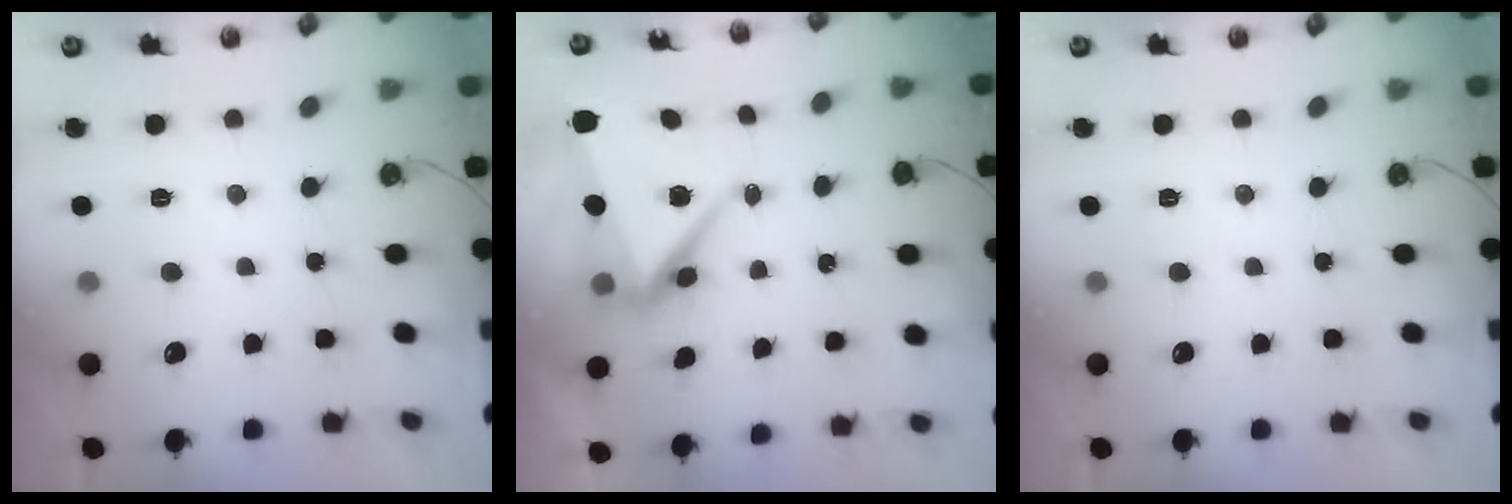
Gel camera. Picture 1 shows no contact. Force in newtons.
{"total": 9.3, "press": 8.9, "slide": 2.8}
{"total": 0.0}